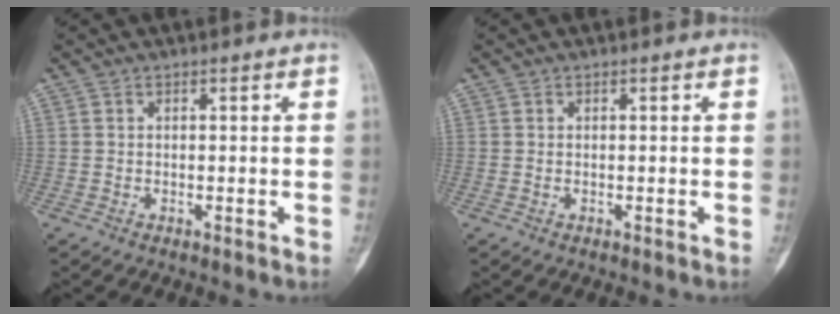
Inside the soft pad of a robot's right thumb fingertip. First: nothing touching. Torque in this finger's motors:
{"motor_torque": [-0.81, 0.05, -0.22, 0.08, -0.03]}